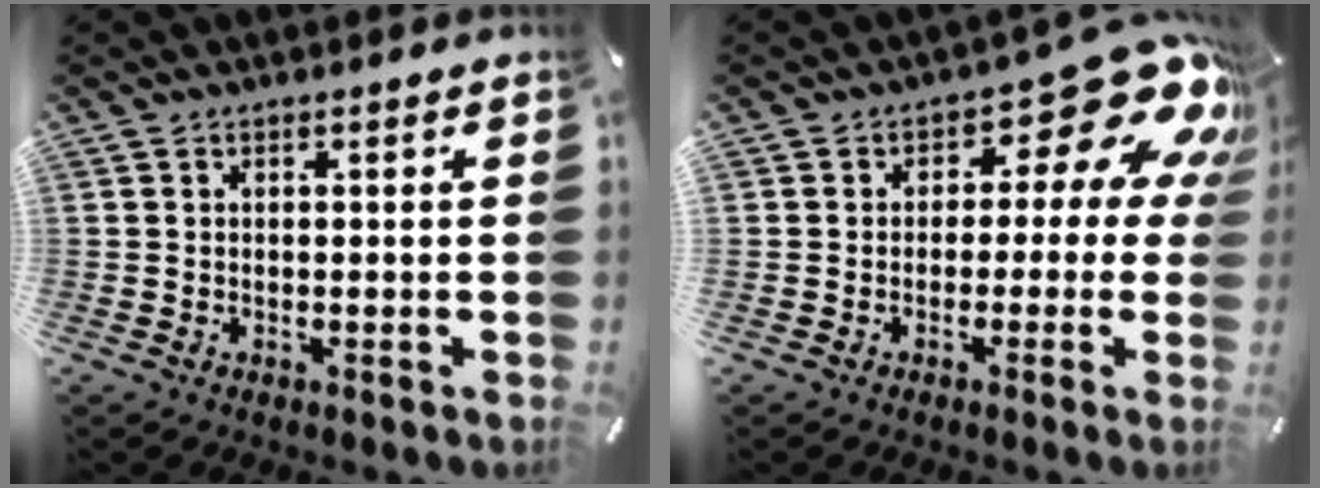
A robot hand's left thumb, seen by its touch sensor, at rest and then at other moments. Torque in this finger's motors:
{"motor_torque": [0.35, 0.32, 0.45, 0.18, -0.12]}